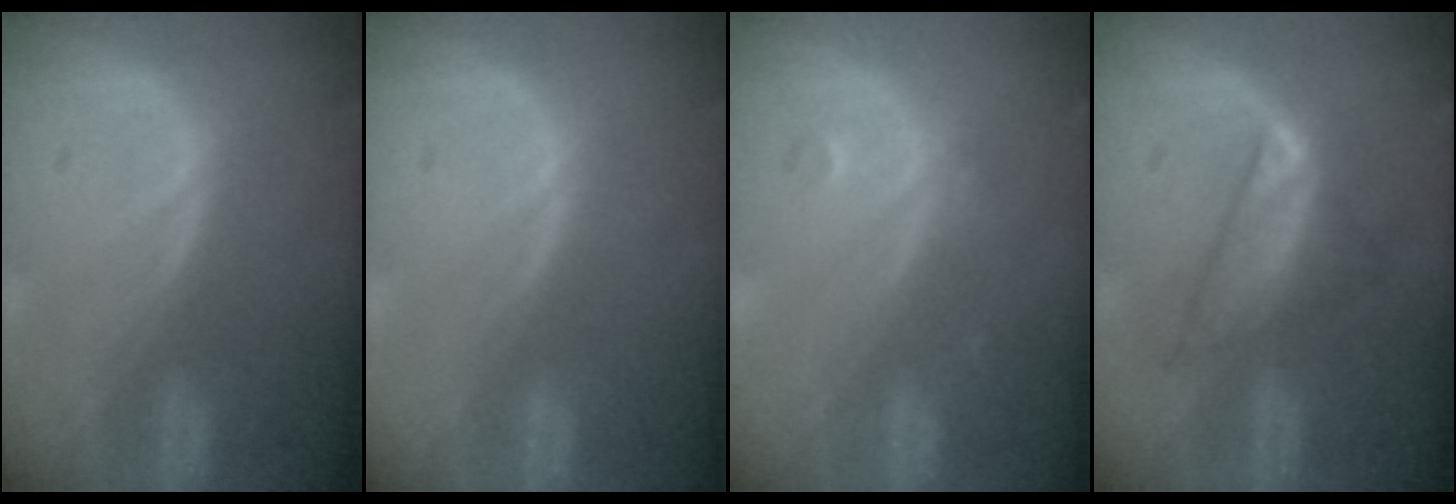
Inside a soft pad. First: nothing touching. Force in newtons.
{"total": 0.0}
{"total": 1.5, "press": 1.5, "slide": 0.1}
{"total": 5.8, "press": 5.6, "slide": 1.6}